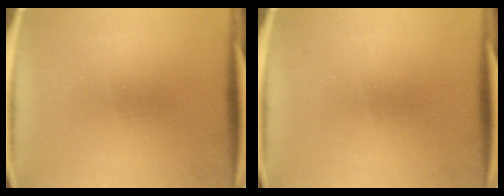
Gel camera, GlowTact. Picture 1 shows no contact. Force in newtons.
{"total": 0.0}